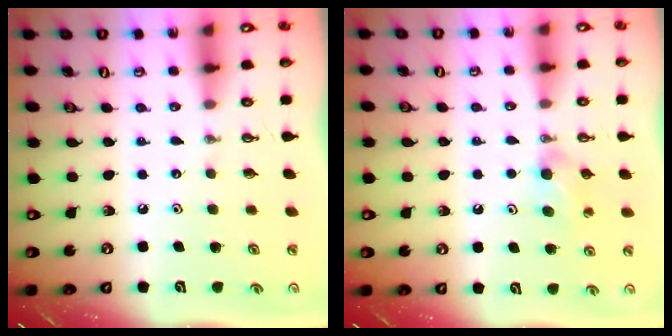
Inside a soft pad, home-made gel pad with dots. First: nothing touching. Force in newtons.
{"total": 5.9, "press": 4.2, "slide": 4.1}